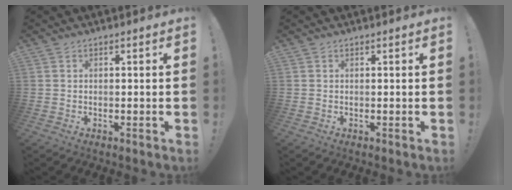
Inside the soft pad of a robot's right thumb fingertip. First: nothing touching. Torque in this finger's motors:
{"motor_torque": [0.13, 0.00, -0.28, 0.15, 0.00]}